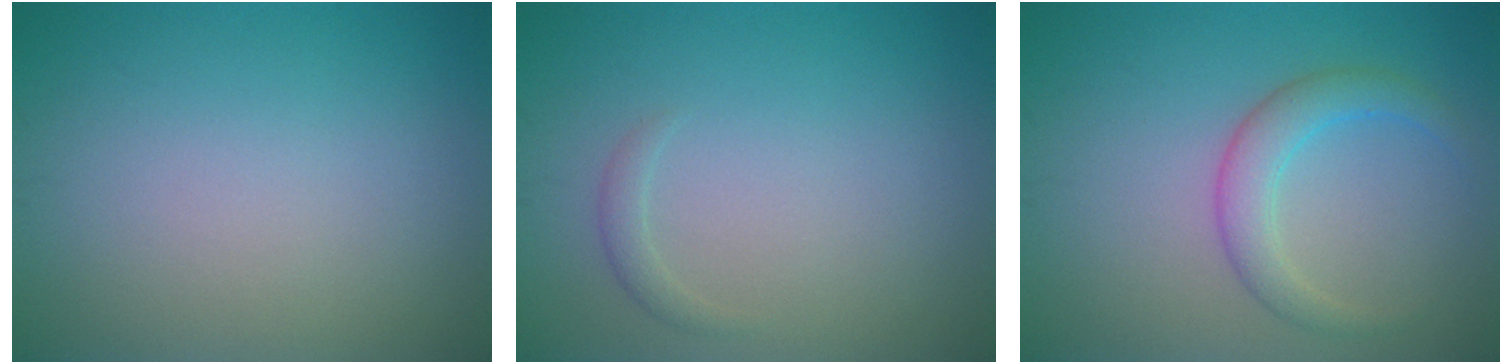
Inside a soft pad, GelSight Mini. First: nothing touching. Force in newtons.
{"total": 0.9, "press": 0.9, "slide": 0.1}
{"total": 3.0, "press": 3.0, "slide": 0.1}